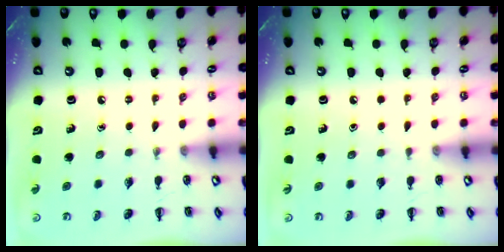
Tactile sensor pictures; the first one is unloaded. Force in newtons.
{"total": 0.0}